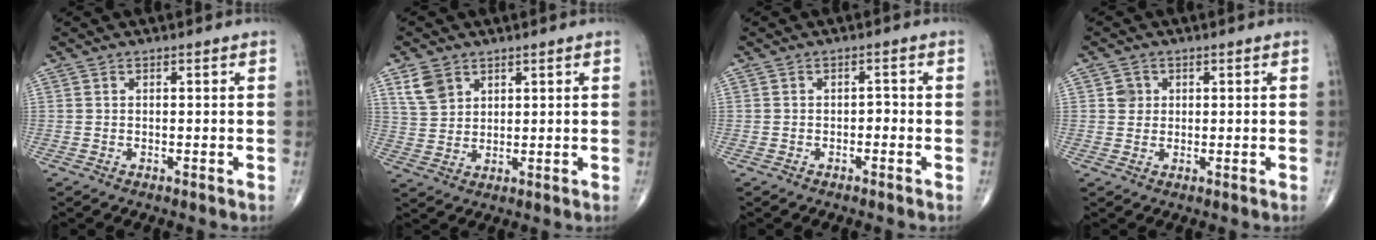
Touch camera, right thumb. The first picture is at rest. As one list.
[{"total": 5.5, "force": [3.2, 3.8, 2.4], "torque": [-0.033, -0.012, 0.068]}, {"total": 1.2, "force": [-0.6, 0.8, 0.7], "torque": [0.002, 0.005, -0.014]}, {"total": 2.4, "force": [0.6, 2.2, 0.7], "torque": [0.001, 0.000, 0.008]}]